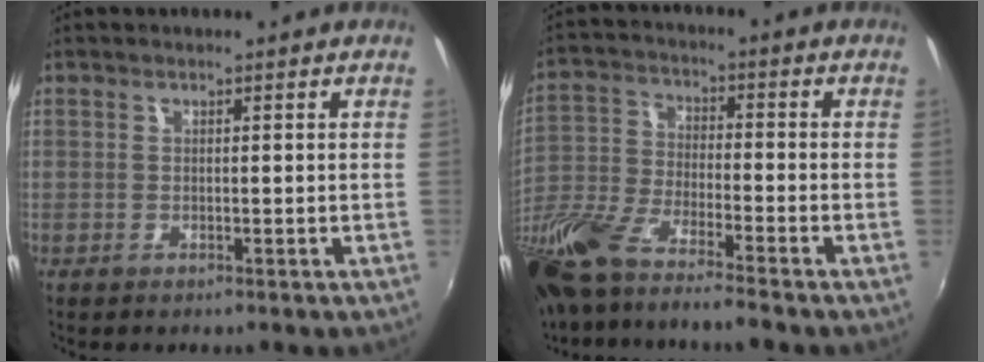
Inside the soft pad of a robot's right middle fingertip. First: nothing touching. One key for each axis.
{"total": 16.9, "fx": -12.9, "fy": 2.7, "fz": 10.5, "tx": -0.228, "ty": -0.044, "tz": -0.250}